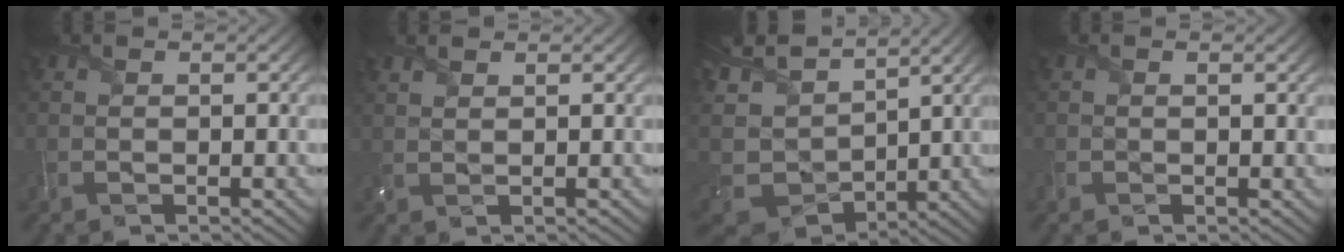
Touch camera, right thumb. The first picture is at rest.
{"total": 1.2, "force": [1.0, -0.1, 0.7], "torque": [-0.021, 0.003, 0.020]}
{"total": 11.9, "force": [4.5, 7.6, 8.0], "torque": [-0.236, 0.012, 0.095]}
{"total": 0.6, "force": [0.1, 0.4, 0.4], "torque": [-0.008, -0.004, 0.006]}